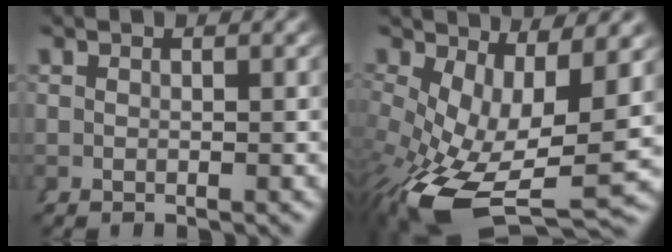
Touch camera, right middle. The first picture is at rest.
{"total": 10.4, "force": [-2.7, 5.0, 8.7], "torque": [-0.170, -0.061, -0.010]}